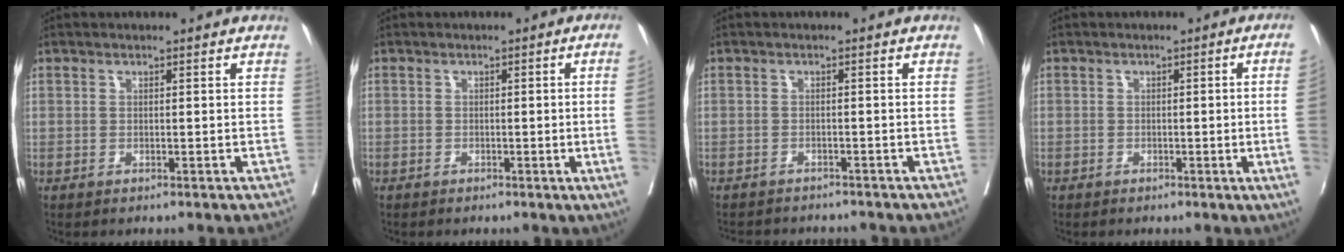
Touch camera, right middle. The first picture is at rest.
{"total": 4.2, "force": [-0.7, -1.7, 3.8], "torque": [-0.044, -0.008, -0.008]}
{"total": 7.0, "force": [-6.6, 1.7, 1.6], "torque": [-0.022, -0.004, -0.085]}
{"total": 5.2, "force": [-0.7, -1.6, 4.9], "torque": [-0.050, -0.009, -0.009]}